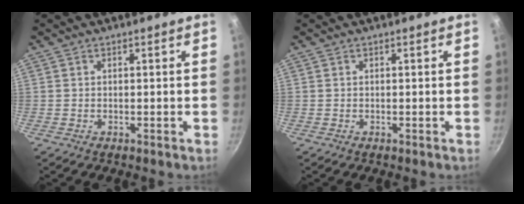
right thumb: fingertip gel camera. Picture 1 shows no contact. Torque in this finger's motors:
{"motor_torque": [-0.16, -0.01, 0.14, -0.11, 0.00]}